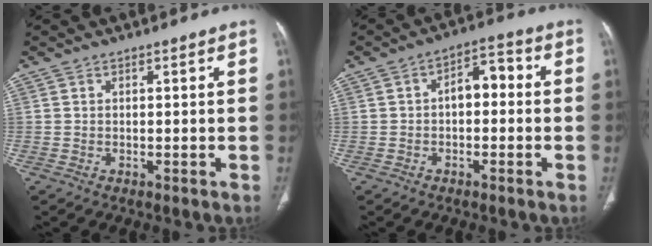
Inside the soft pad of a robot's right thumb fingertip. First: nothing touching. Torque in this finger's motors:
{"motor_torque": [0.46, 1.46, 0.91, 0.17, 0.04]}